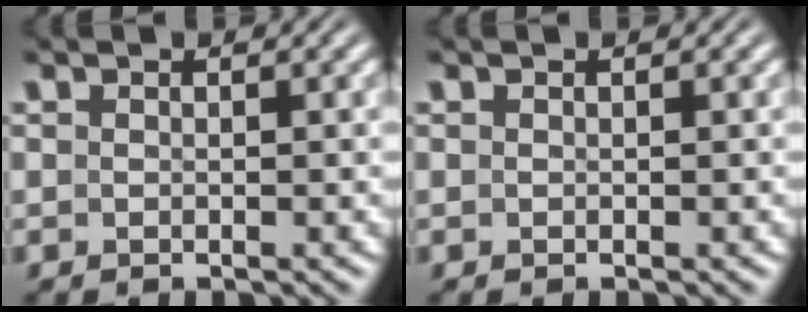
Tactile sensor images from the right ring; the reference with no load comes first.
{"total": 0.0}